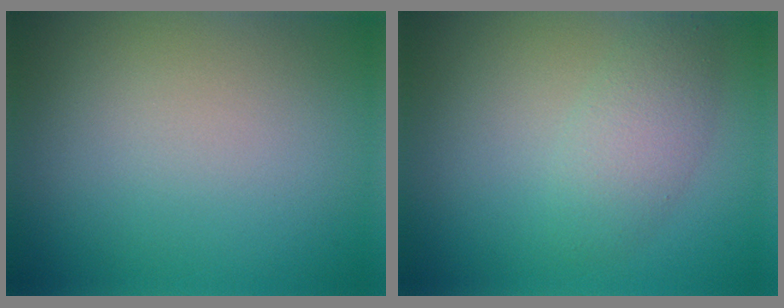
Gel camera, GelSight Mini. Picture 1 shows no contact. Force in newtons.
{"total": 2.7, "press": 2.7, "slide": 0.0}